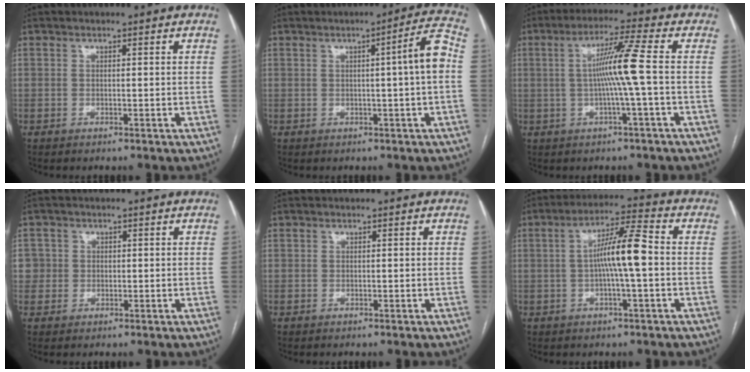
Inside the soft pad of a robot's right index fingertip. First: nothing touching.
{"total": 5.7, "force": [0.0, -0.7, 5.6], "torque": [-0.076, 0.009, 0.000]}
{"total": 7.7, "force": [-0.3, -1.6, 7.5], "torque": [-0.138, 0.009, -0.003]}
{"total": 3.3, "force": [0.2, 3.3, 0.2], "torque": [0.010, 0.012, 0.005]}
{"total": 0.0}
{"total": 8.4, "force": [-0.3, 0.4, 8.4], "torque": [-0.154, 0.017, -0.011]}